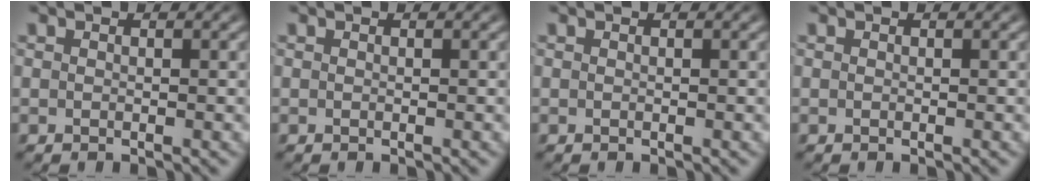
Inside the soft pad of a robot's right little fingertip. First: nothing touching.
{"total": 0.0}
{"total": 0.0}
{"total": 0.0}